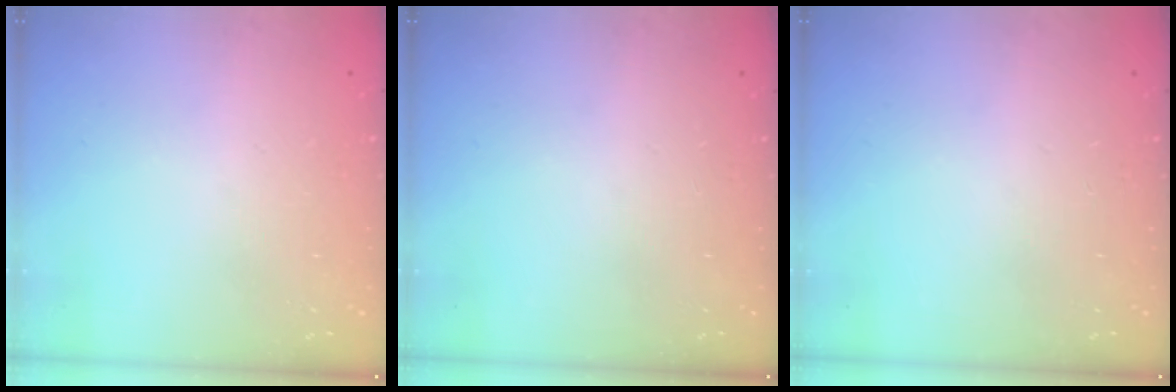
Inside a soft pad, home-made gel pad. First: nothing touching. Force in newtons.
{"total": 0.0}
{"total": 0.0}